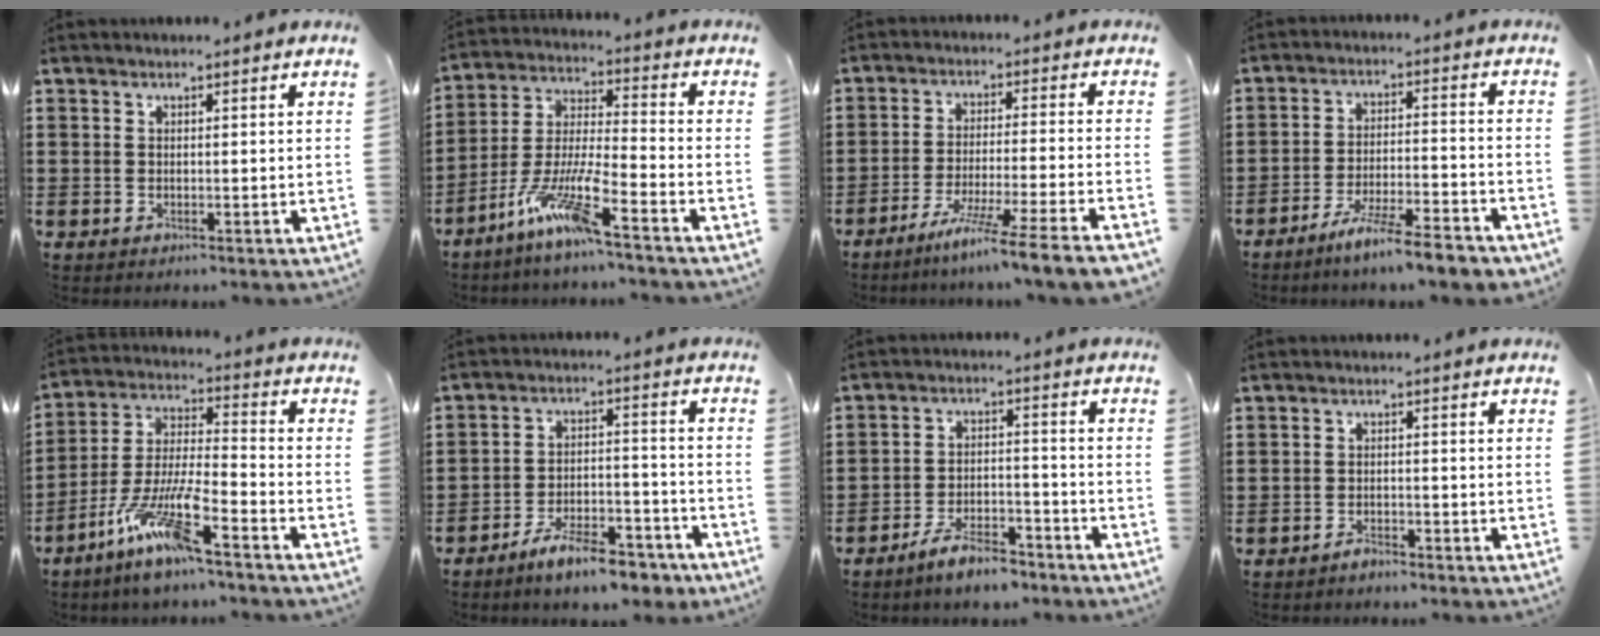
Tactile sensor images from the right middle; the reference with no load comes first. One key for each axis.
{"total": 9.6, "fx": -7.1, "fy": 0.2, "fz": 6.4, "tx": -0.151, "ty": -0.017, "tz": -0.146}
{"total": 7.8, "fx": -6.5, "fy": -1.5, "fz": 4.2, "tx": -0.070, "ty": -0.019, "tz": -0.127}
{"total": 7.6, "fx": -6.5, "fy": -0.2, "fz": 3.9, "tx": -0.071, "ty": -0.007, "tz": -0.123}
{"total": 10.6, "fx": -7.9, "fy": 0.5, "fz": 7.1, "tx": -0.157, "ty": -0.009, "tz": -0.159}
{"total": 8.7, "fx": -7.6, "fy": 1.5, "fz": 3.9, "tx": -0.063, "ty": 0.021, "tz": -0.142}
{"total": 6.5, "fx": -5.7, "fy": 1.3, "fz": 2.8, "tx": -0.055, "ty": 0.006, "tz": -0.109}
{"total": 1.8, "fx": -1.7, "fy": 0.4, "fz": 0.4, "tx": -0.012, "ty": -0.001, "tz": -0.033}